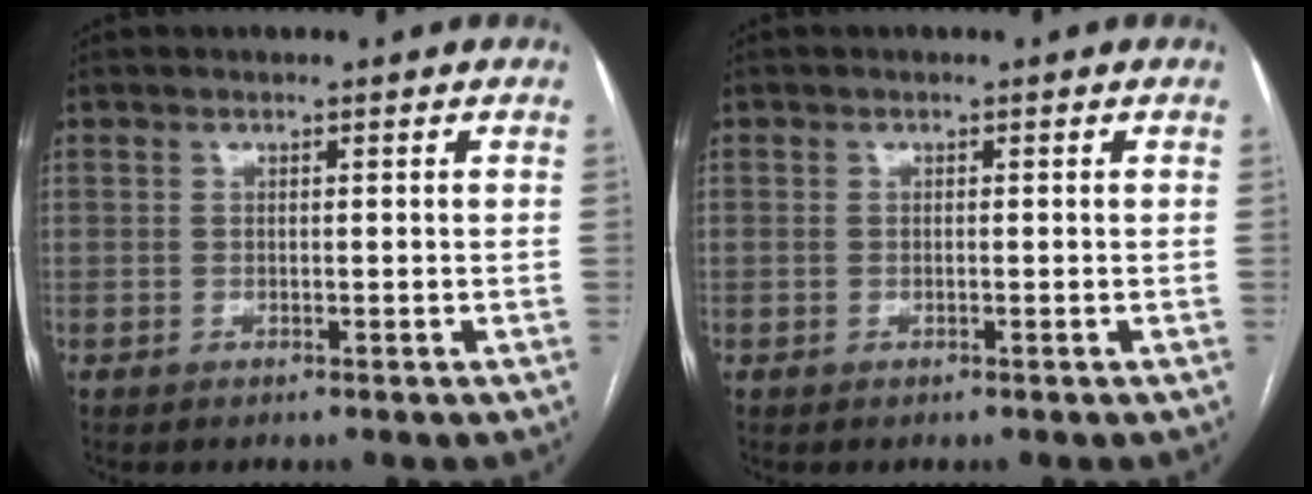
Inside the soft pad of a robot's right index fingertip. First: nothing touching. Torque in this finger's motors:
{"motor_torque": [-0.16, 0.28, -0.29, -0.07]}